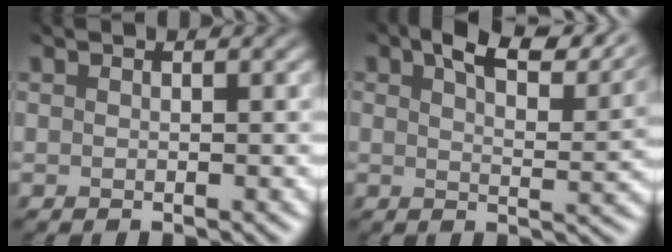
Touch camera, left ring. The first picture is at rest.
{"total": 8.2, "force": [5.8, 2.7, 5.0], "torque": [-0.083, 0.004, 0.084]}